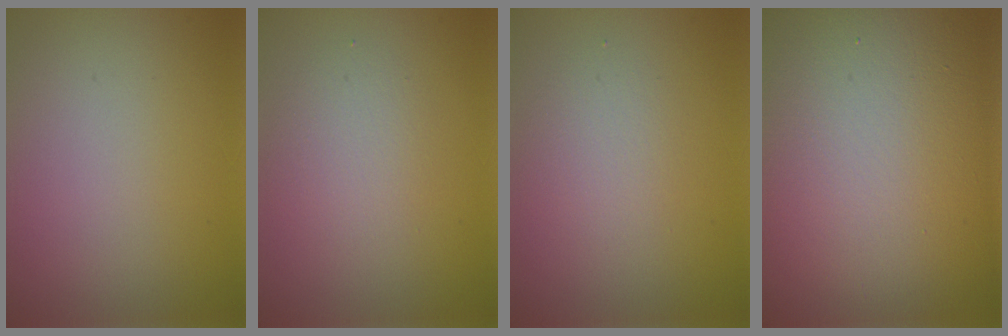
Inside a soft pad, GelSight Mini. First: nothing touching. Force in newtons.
{"total": 2.3, "press": 2.3, "slide": 0.1}
{"total": 2.0, "press": 2.0, "slide": 0.1}
{"total": 22.1, "press": 22.1, "slide": 1.1}